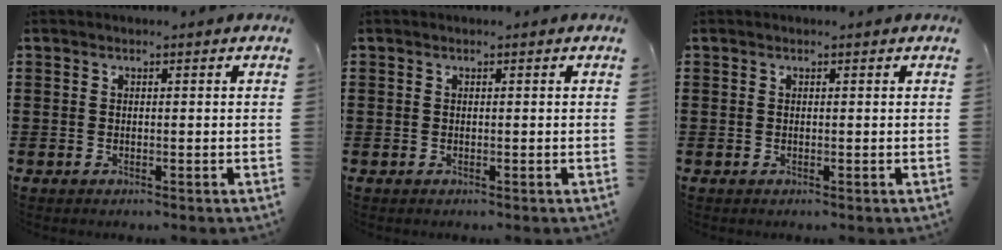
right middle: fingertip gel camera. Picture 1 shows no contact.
{"total": 0.0}
{"total": 0.0}